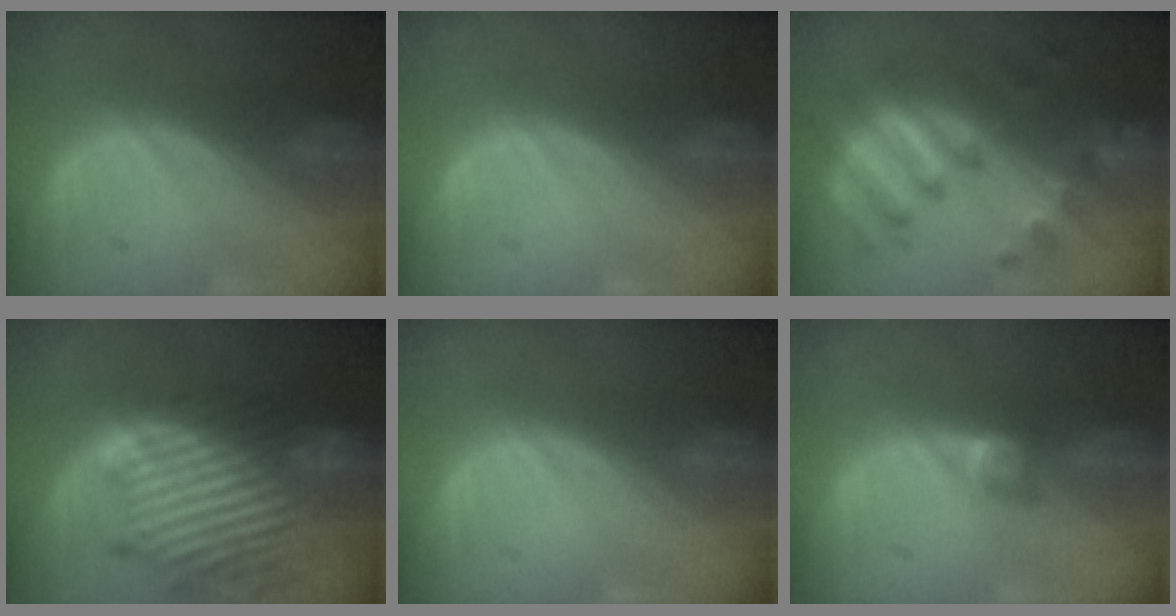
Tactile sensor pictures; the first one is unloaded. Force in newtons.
{"total": 0.0}
{"total": 8.4, "press": 8.4, "slide": 0.3}
{"total": 13.6, "press": 11.7, "slide": 6.8}
{"total": 0.0}
{"total": 2.6, "press": 2.3, "slide": 1.0}